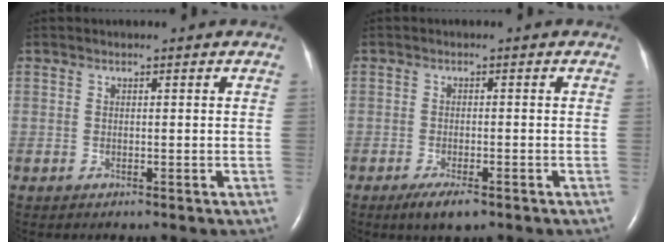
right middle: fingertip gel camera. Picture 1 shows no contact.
{"total": 3.8, "force": [-2.5, 0.9, 2.8], "torque": [-0.054, -0.006, -0.039]}